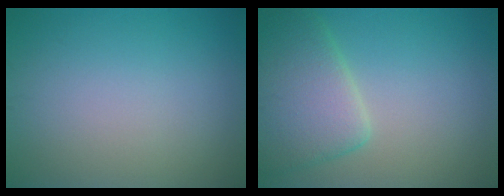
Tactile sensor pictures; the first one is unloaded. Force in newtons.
{"total": 5.9, "press": 5.9, "slide": 0.2}